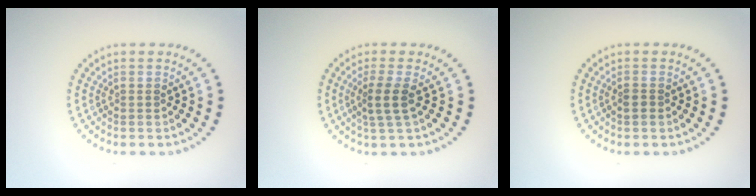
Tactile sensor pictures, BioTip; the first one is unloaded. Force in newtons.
{"total": 2.3, "press": 1.9, "slide": 1.3}
{"total": 0.9, "press": 0.8, "slide": 0.3}